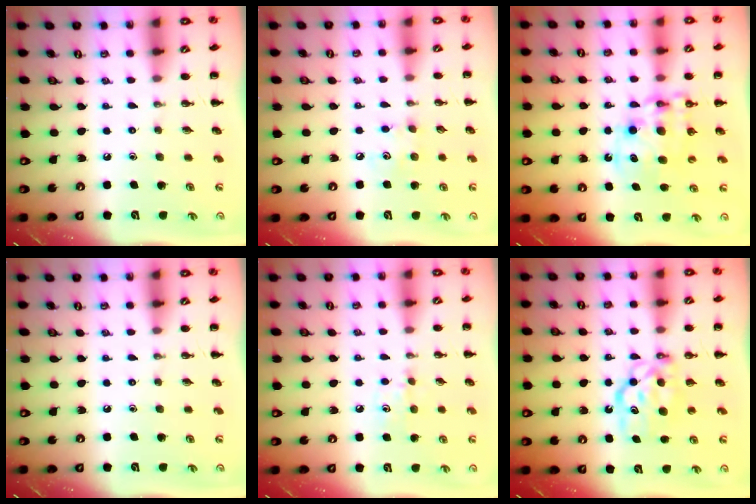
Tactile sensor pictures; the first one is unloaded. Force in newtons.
{"total": 5.2, "press": 5.1, "slide": 1.2}
{"total": 11.2, "press": 10.9, "slide": 2.7}
{"total": 0.0}
{"total": 6.5, "press": 6.3, "slide": 1.8}
{"total": 8.3, "press": 8.1, "slide": 1.5}